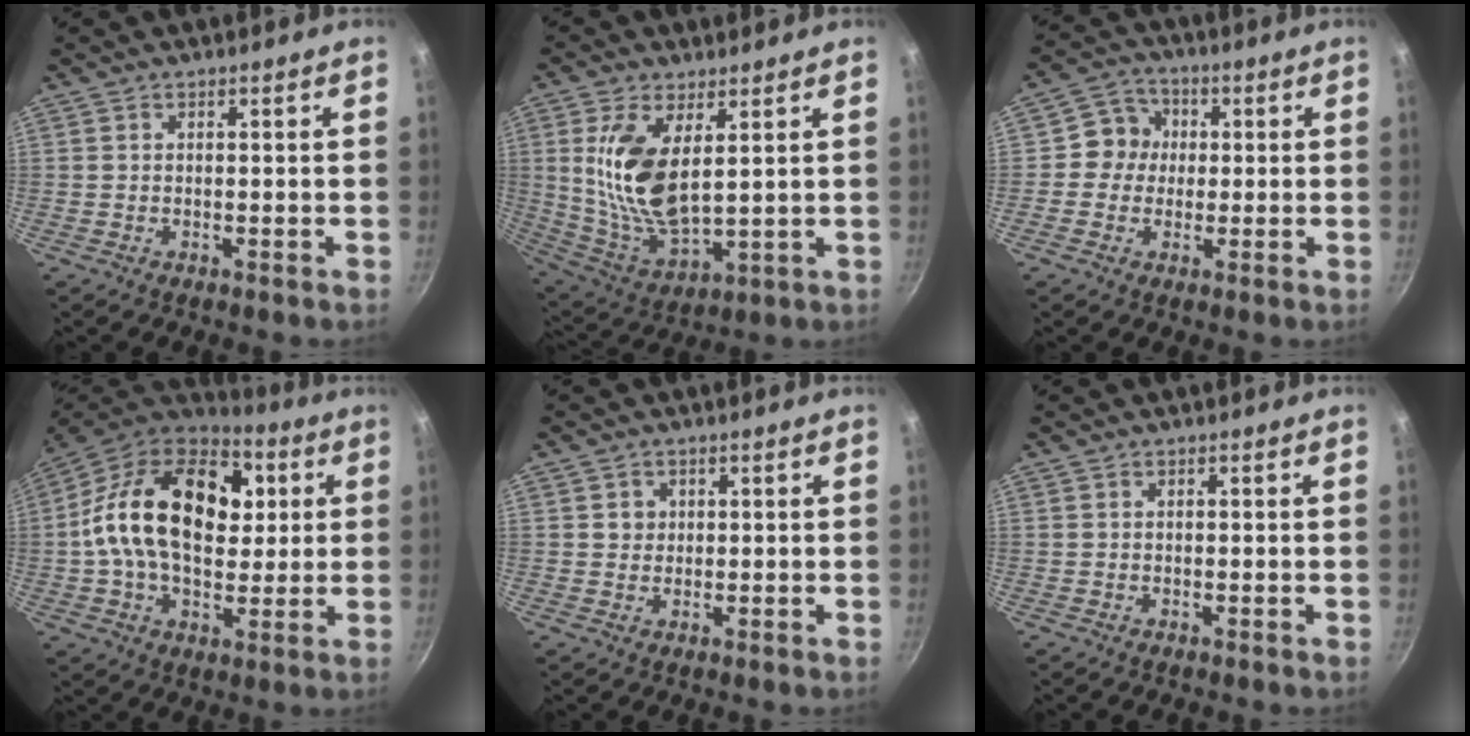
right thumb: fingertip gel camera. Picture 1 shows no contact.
{"total": 14.3, "force": [3.5, 6.7, 12.2], "torque": [-0.238, -0.023, 0.087]}
{"total": 6.9, "force": [0.1, 6.4, 2.6], "torque": [-0.010, 0.014, -0.011]}
{"total": 24.6, "force": [3.2, 15.7, 18.7], "torque": [-0.315, 0.020, 0.048]}
{"total": 2.2, "force": [0.5, 2.0, 0.6], "torque": [0.004, 0.001, 0.006]}
{"total": 0.0}